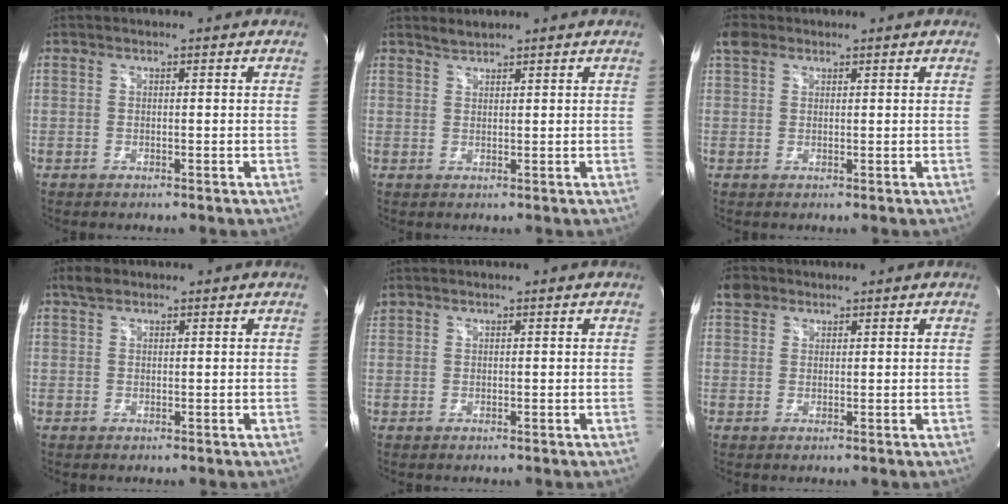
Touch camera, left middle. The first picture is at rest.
{"total": 1.4, "force": [1.4, 0.0, 0.1], "torque": [-0.008, 0.003, 0.031]}
{"total": 2.6, "force": [1.8, 1.7, 1.0], "torque": [-0.027, 0.020, 0.036]}
{"total": 1.9, "force": [1.5, 0.9, 0.8], "torque": [-0.021, 0.010, 0.028]}
{"total": 1.2, "force": [1.2, 0.3, 0.2], "torque": [-0.014, 0.017, 0.027]}
{"total": 2.9, "force": [2.0, 2.0, 0.5], "torque": [-0.013, 0.016, 0.035]}